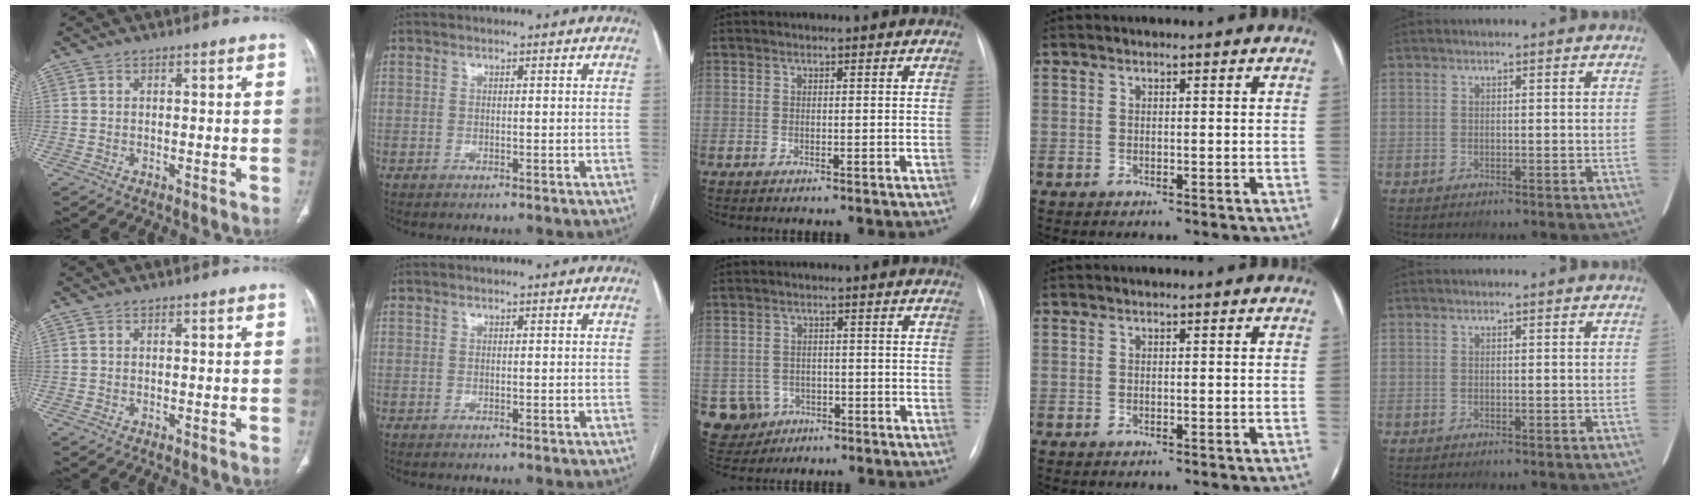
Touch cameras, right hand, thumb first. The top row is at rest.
{"middle": {"total": 5.4, "force": [-2.3, 4.9, 0.4], "torque": [-0.010, 0.007, -0.030]}}